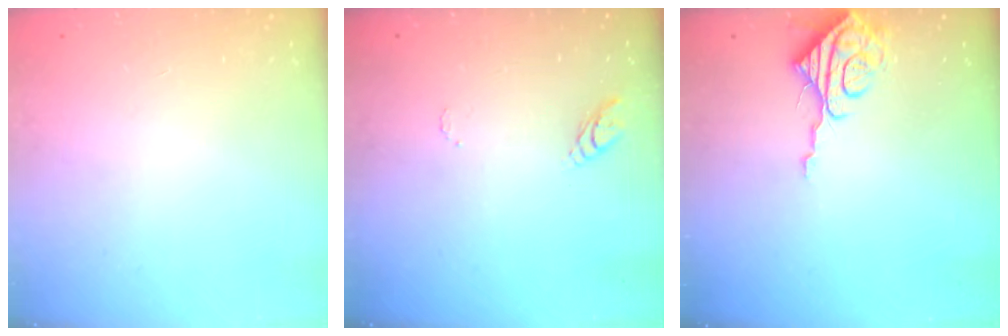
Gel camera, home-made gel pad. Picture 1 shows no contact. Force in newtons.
{"total": 6.6, "press": 6.6, "slide": 0.5}
{"total": 9.1, "press": 9.1, "slide": 0.2}